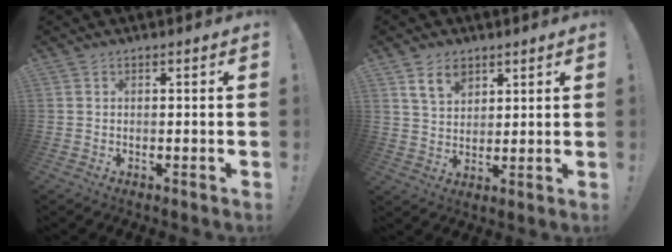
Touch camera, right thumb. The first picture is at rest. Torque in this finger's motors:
{"motor_torque": [0.24, 1.20, 0.38, 0.17, 0.00]}